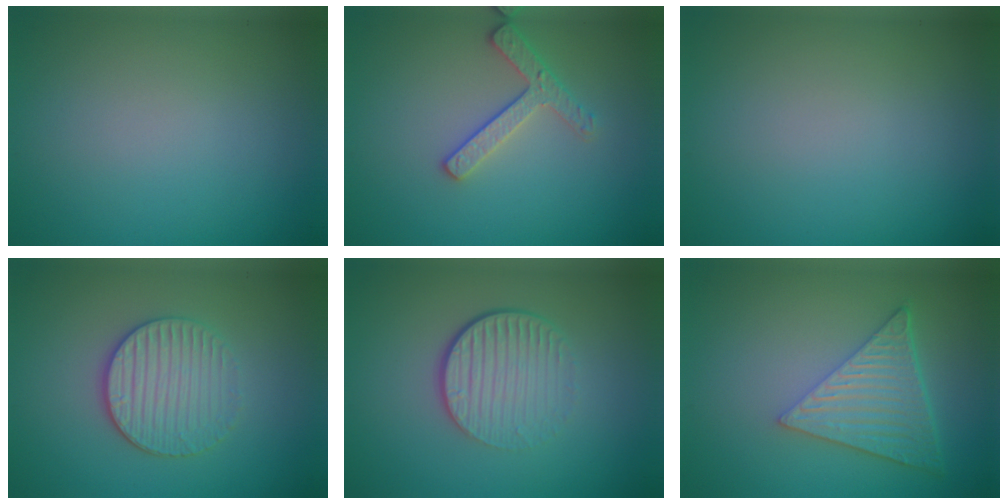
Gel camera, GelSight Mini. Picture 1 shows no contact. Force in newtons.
{"total": 2.4, "press": 2.3, "slide": 0.5}
{"total": 0.0}
{"total": 3.7, "press": 3.3, "slide": 1.7}
{"total": 4.7, "press": 2.8, "slide": 3.7}
{"total": 6.7, "press": 4.8, "slide": 4.7}